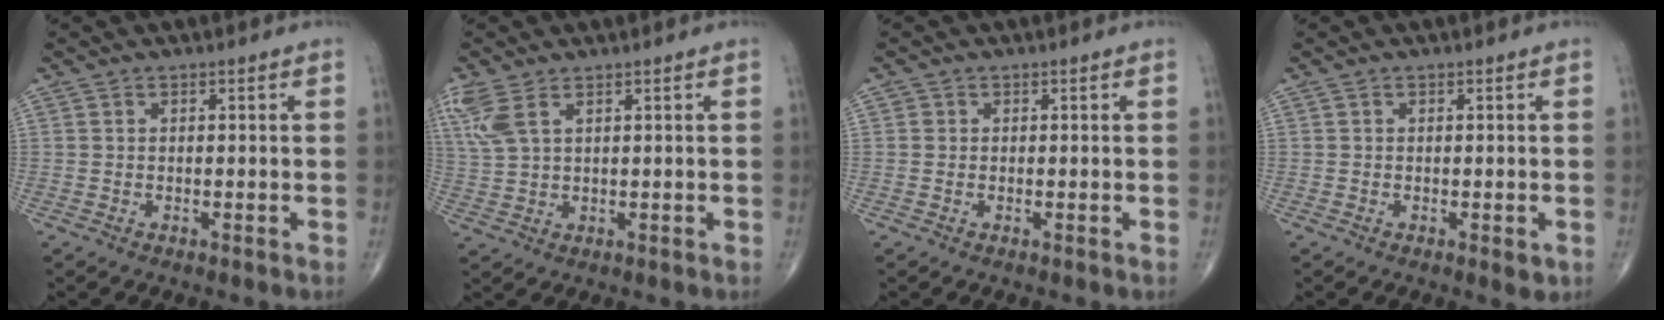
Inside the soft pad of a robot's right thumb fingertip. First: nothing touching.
{"total": 6.1, "force": [3.2, 2.7, 4.5], "torque": [-0.123, 0.004, 0.076]}
{"total": 0.6, "force": [0.1, 0.6, 0.1], "torque": [0.003, 0.003, 0.000]}
{"total": 1.7, "force": [-0.5, 0.6, 1.5], "torque": [-0.012, -0.002, -0.005]}